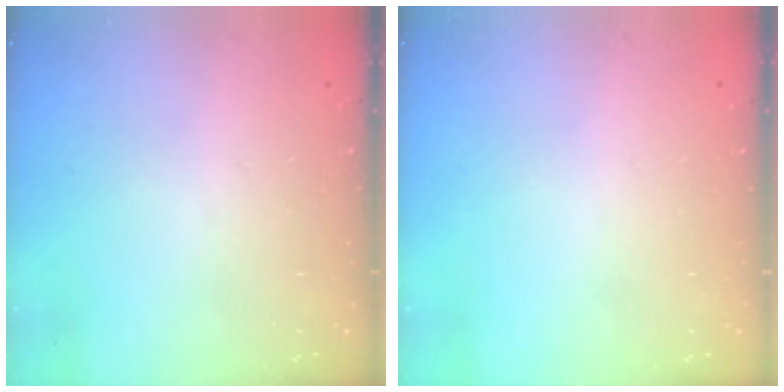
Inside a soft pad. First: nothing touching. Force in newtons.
{"total": 0.0}